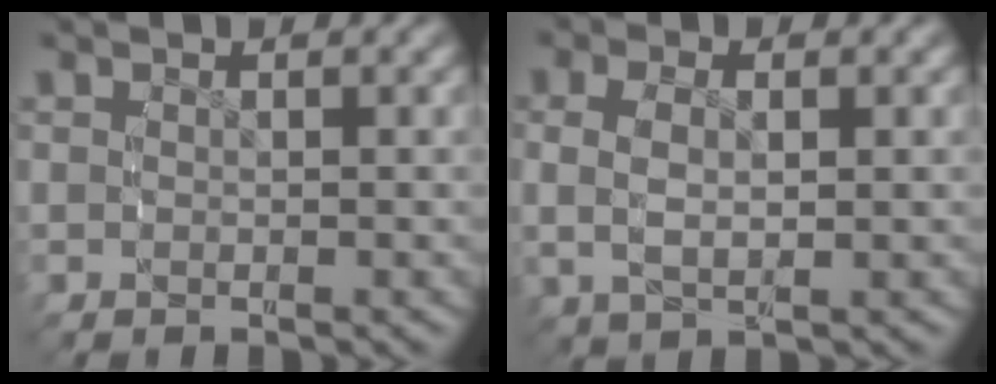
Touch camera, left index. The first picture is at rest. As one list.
[{"total": 3.8, "force": [0.4, 2.2, 3.0], "torque": [-0.071, 0.003, 0.009]}]